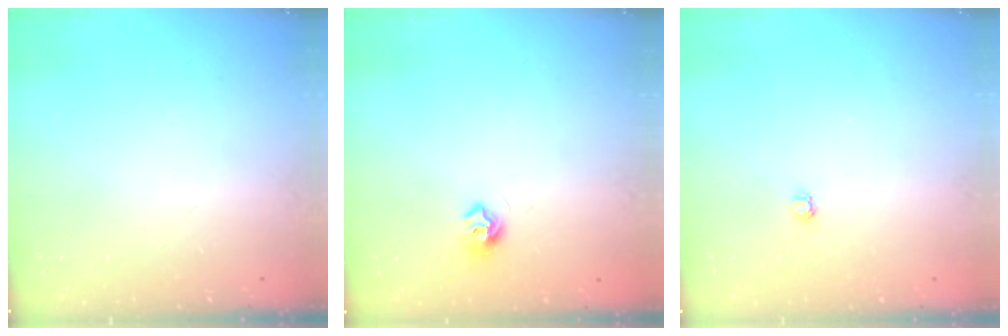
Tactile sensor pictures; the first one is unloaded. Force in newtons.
{"total": 7.6, "press": 7.6, "slide": 0.8}
{"total": 3.0, "press": 3.0, "slide": 0.4}